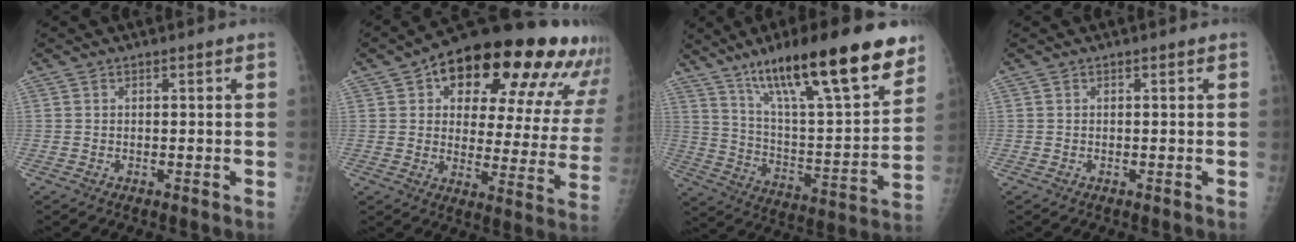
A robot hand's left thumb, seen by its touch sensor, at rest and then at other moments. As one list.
[{"total": 28.0, "force": [14.8, 11.6, 20.7], "torque": [-0.252, -0.012, 0.201]}, {"total": 26.8, "force": [17.2, 5.9, 19.7], "torque": [-0.290, -0.053, 0.282]}, {"total": 0.0}]